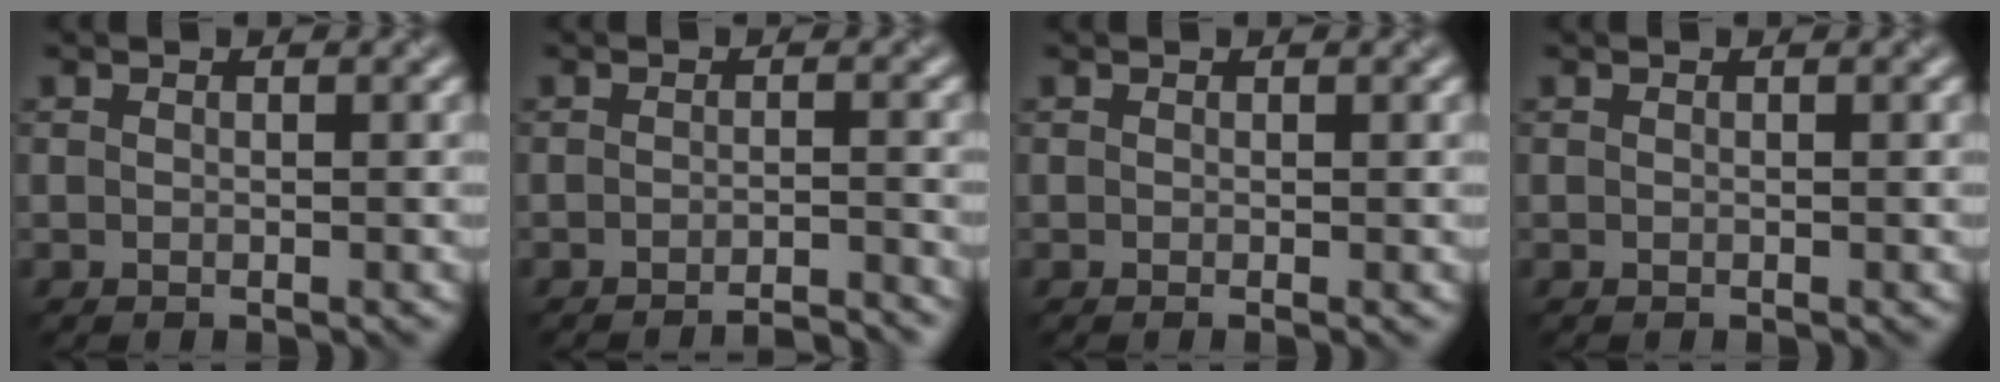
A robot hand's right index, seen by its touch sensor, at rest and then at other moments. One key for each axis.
{"total": 3.9, "fx": -3.7, "fy": 0.2, "fz": 1.3, "tx": -0.014, "ty": 0.002, "tz": -0.050}
{"total": 0.0}
{"total": 0.0}